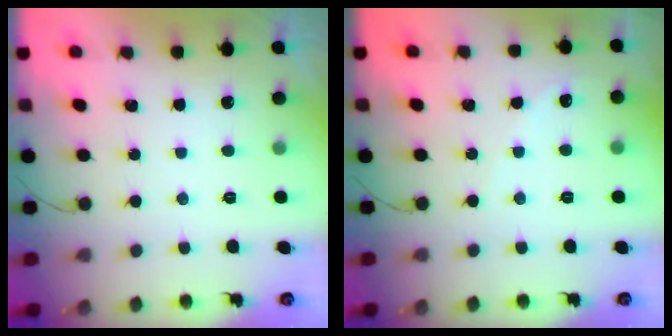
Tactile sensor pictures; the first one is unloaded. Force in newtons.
{"total": 3.1, "press": 3.0, "slide": 0.4}